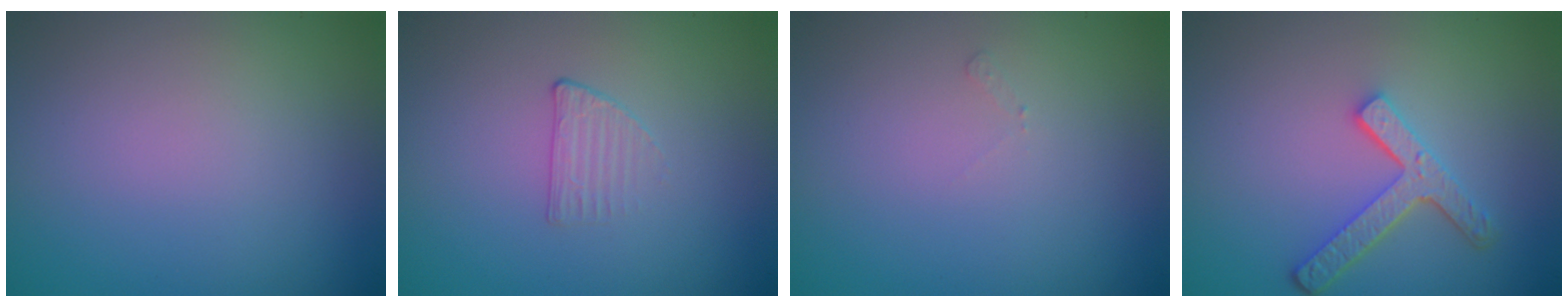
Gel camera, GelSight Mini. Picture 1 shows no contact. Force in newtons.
{"total": 1.2, "press": 0.6, "slide": 1.0}
{"total": 0.5, "press": 0.5, "slide": 0.2}
{"total": 3.8, "press": 3.0, "slide": 2.3}